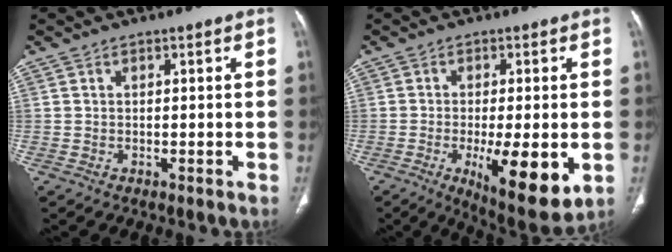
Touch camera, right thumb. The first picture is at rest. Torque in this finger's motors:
{"motor_torque": [1.12, 2.58, 0.02, -0.03, 0.33]}